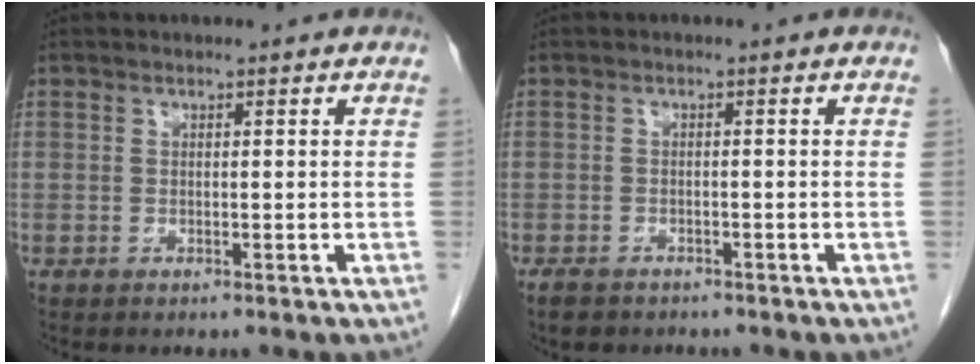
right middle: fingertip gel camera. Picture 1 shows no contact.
{"total": 3.6, "force": [-2.9, 1.7, 1.3], "torque": [-0.028, -0.003, -0.039]}